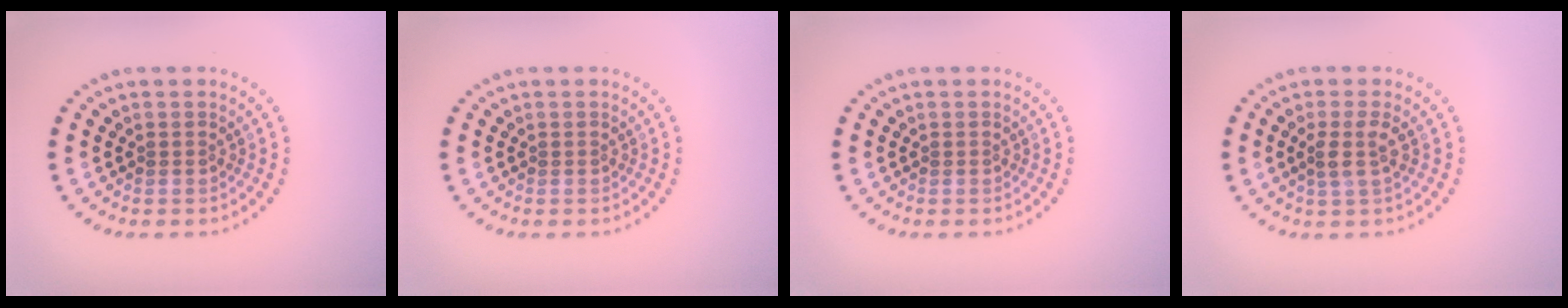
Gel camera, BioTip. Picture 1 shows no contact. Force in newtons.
{"total": 0.0}
{"total": 0.0}
{"total": 2.0, "press": 1.5, "slide": 1.3}